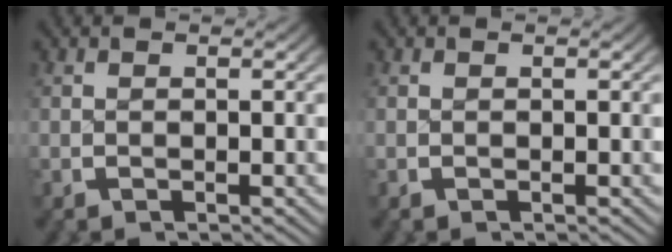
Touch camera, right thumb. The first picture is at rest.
{"total": 0.0}